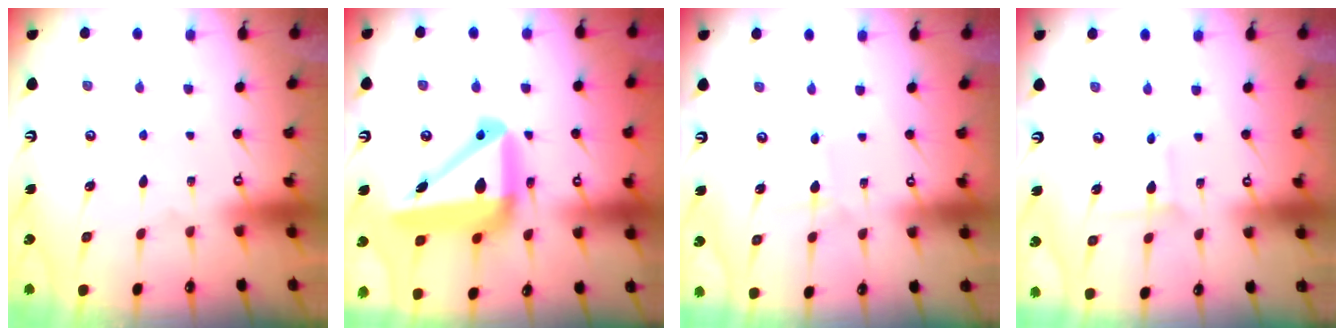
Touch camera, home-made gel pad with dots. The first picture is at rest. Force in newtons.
{"total": 19.8, "press": 19.6, "slide": 2.9}
{"total": 1.4, "press": 1.4, "slide": 0.2}
{"total": 2.4, "press": 2.4, "slide": 0.1}